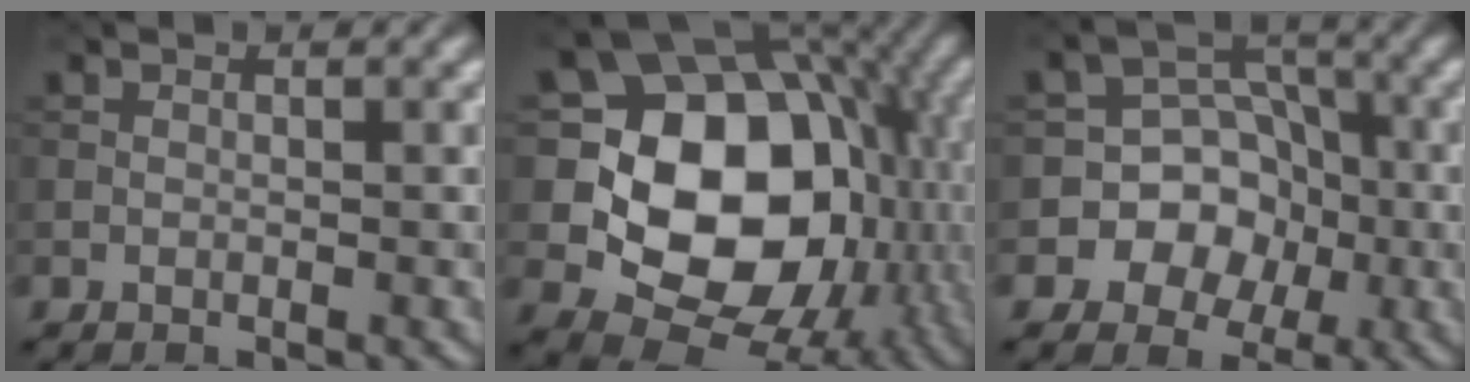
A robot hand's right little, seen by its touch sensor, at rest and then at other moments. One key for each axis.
{"total": 15.3, "fx": -0.4, "fy": 11.7, "fz": 9.8, "tx": -0.140, "ty": -0.004, "tz": -0.021}
{"total": 8.3, "fx": -2.9, "fy": 7.4, "fz": 2.3, "tx": -0.013, "ty": 0.011, "tz": -0.075}